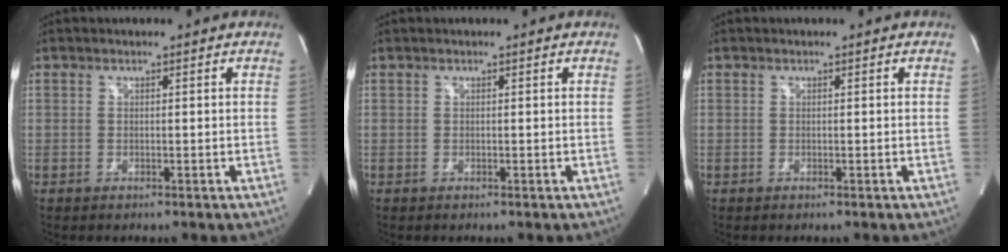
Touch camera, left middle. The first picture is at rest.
{"total": 0.0}
{"total": 0.0}